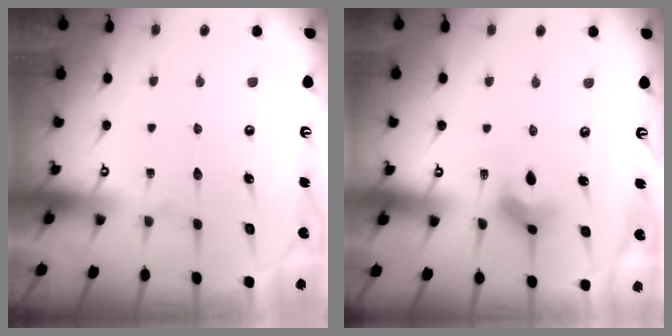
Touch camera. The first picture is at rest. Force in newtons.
{"total": 6.1, "press": 6.0, "slide": 1.1}